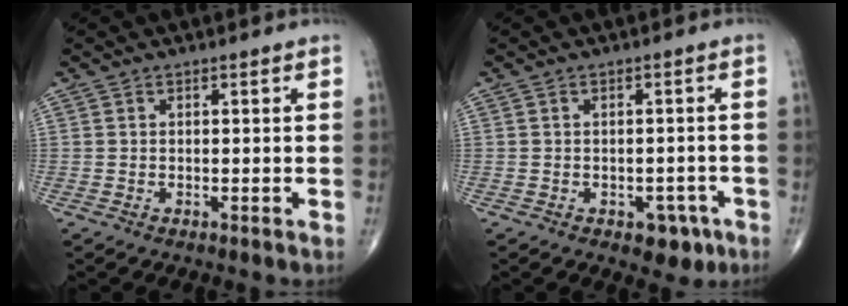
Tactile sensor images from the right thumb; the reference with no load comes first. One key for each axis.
{"total": 4.7, "fx": -2.4, "fy": 3.0, "fz": 2.7, "tx": -0.011, "ty": 0.013, "tz": -0.026}